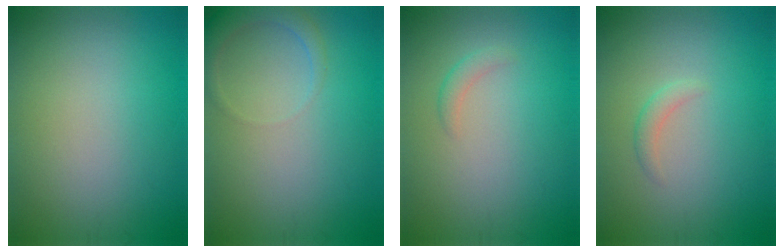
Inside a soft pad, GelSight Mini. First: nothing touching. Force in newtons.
{"total": 2.6, "press": 2.6, "slide": 0.2}
{"total": 1.1, "press": 1.1, "slide": 0.0}
{"total": 1.2, "press": 1.2, "slide": 0.0}